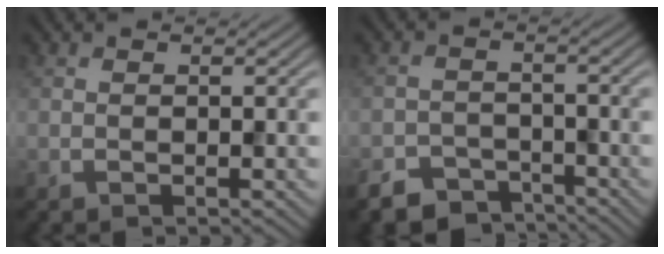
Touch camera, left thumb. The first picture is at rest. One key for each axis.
{"total": 4.8, "fx": -4.1, "fy": 2.3, "fz": 1.0, "tx": -0.020, "ty": -0.006, "tz": -0.078}